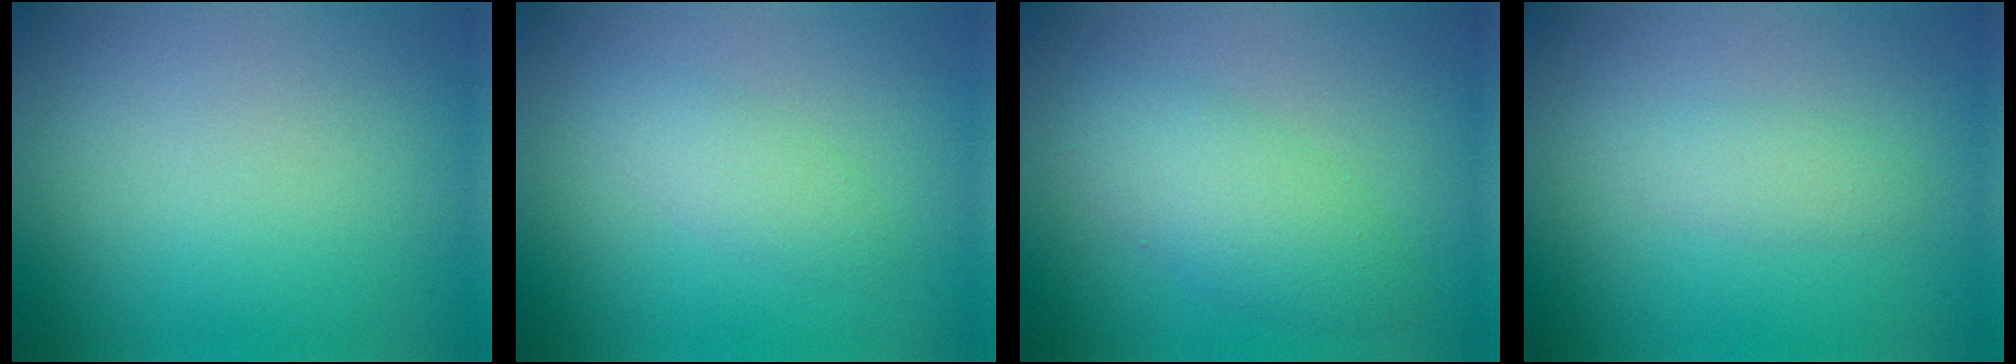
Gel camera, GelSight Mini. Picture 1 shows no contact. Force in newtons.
{"total": 1.8, "press": 1.8, "slide": 0.1}
{"total": 3.8, "press": 3.8, "slide": 0.0}
{"total": 1.4, "press": 1.4, "slide": 0.0}